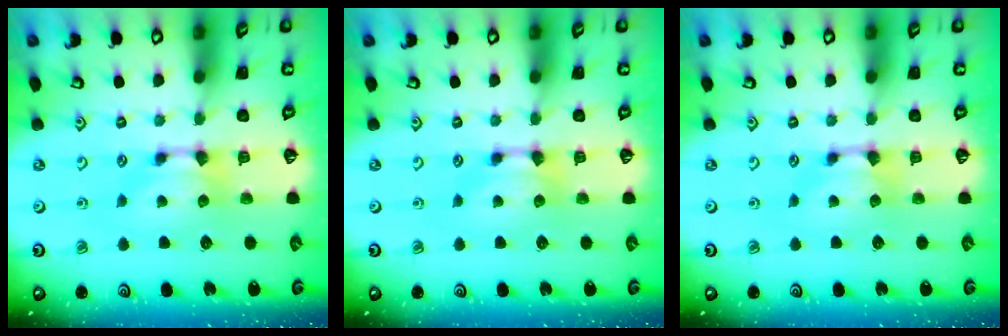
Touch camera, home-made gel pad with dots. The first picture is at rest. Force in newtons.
{"total": 0.0}
{"total": 0.0}